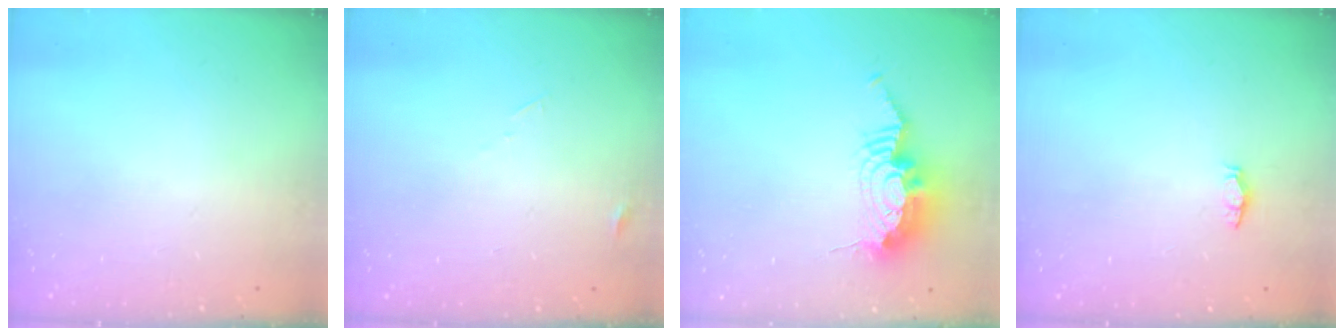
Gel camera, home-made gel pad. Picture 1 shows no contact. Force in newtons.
{"total": 2.8, "press": 2.8, "slide": 0.2}
{"total": 11.8, "press": 11.7, "slide": 0.9}
{"total": 3.7, "press": 3.3, "slide": 1.5}